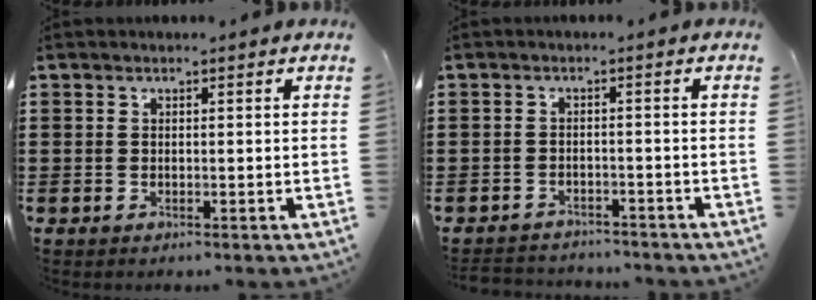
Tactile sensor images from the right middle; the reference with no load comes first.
{"total": 2.4, "force": [-2.4, 0.2, 0.0], "torque": [-0.008, -0.005, -0.052]}